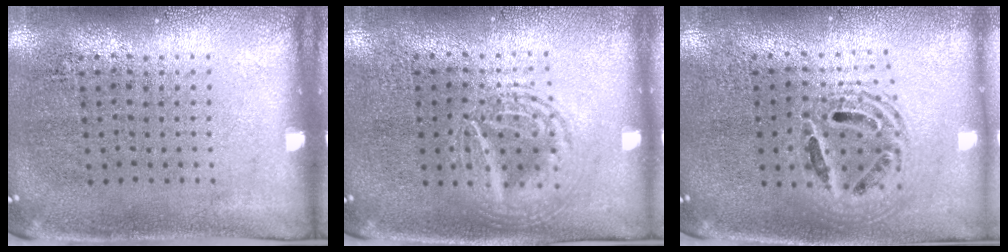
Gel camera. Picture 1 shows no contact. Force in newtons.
{"total": 2.7, "press": 2.7, "slide": 0.3}
{"total": 1.8, "press": 1.5, "slide": 1.0}